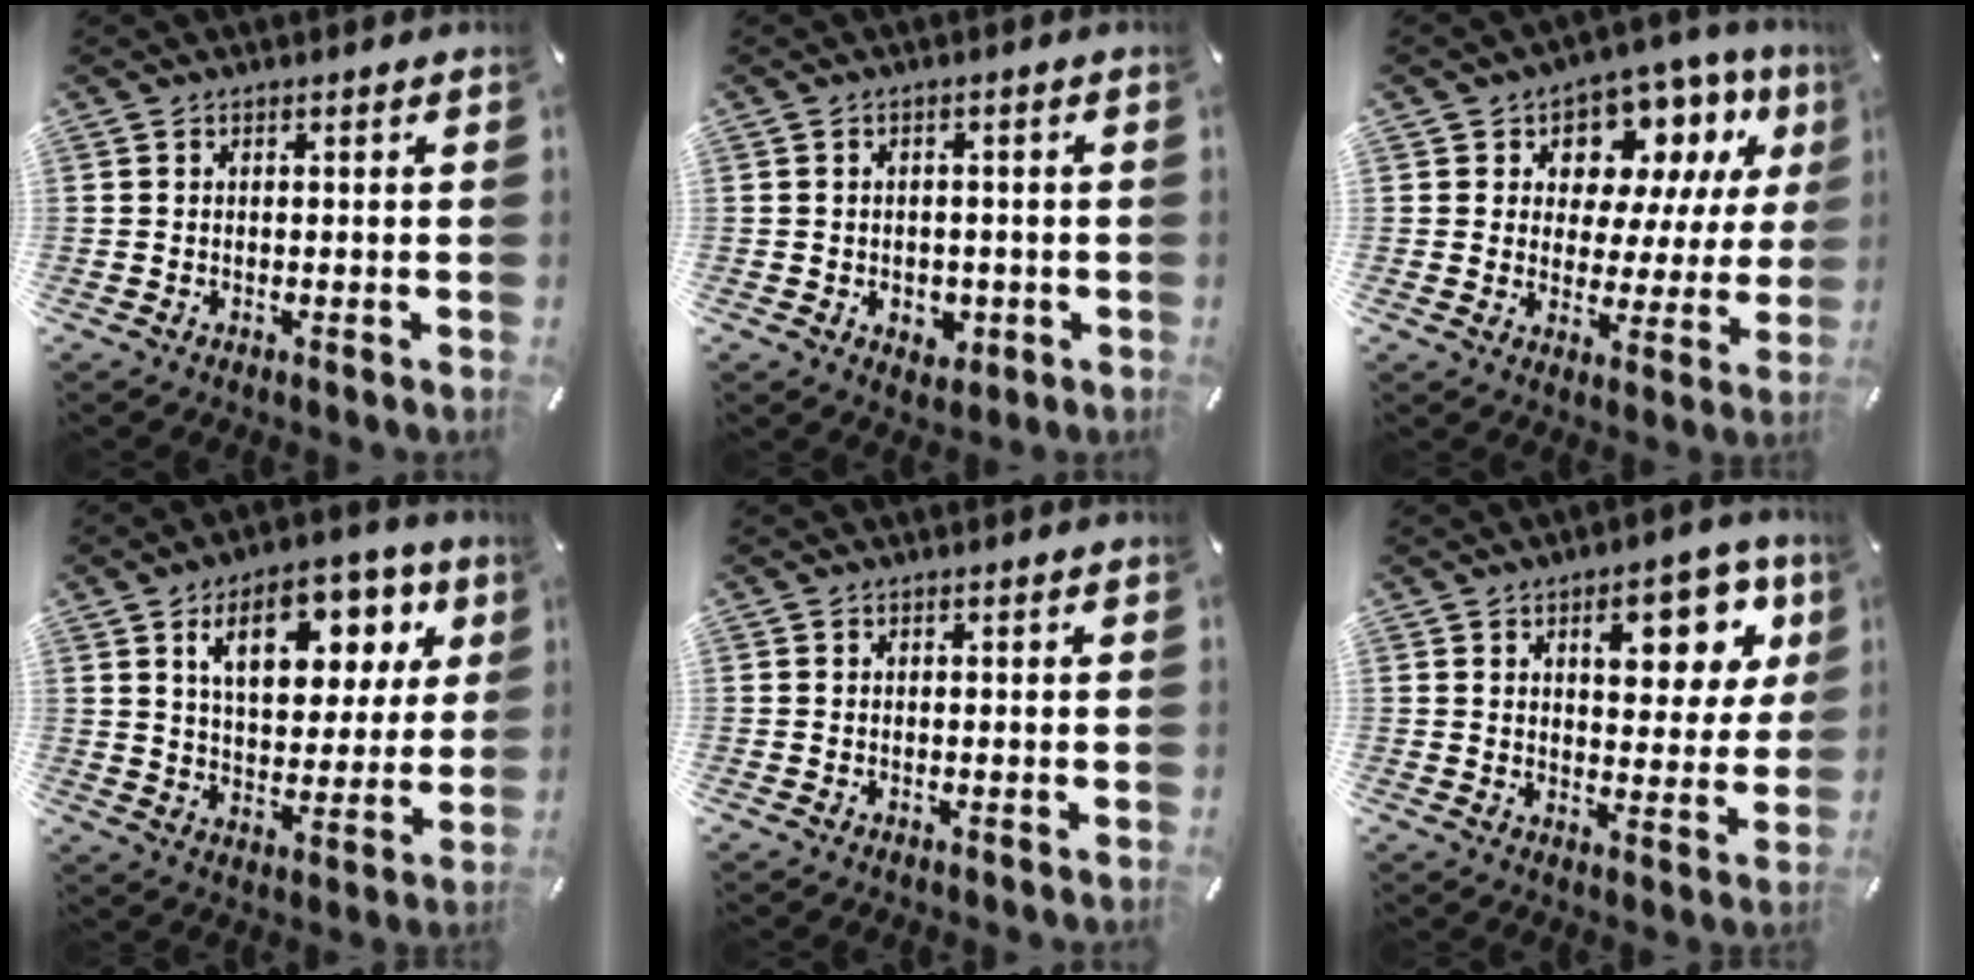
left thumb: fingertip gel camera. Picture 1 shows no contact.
{"total": 3.5, "force": [-0.7, 3.0, 1.6], "torque": [-0.012, -0.002, -0.014]}
{"total": 11.3, "force": [6.2, 8.1, 4.8], "torque": [-0.077, -0.044, 0.114]}
{"total": 16.4, "force": [7.7, 9.3, 11.1], "torque": [-0.171, -0.015, 0.128]}
{"total": 0.0}
{"total": 14.2, "force": [6.2, 7.4, 10.5], "torque": [-0.126, -0.020, 0.097]}